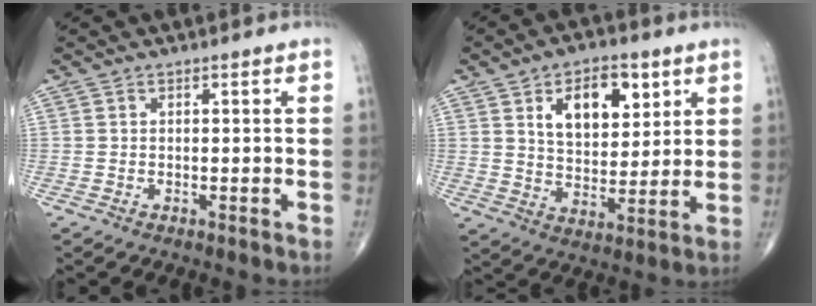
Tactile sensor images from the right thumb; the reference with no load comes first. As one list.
[{"total": 12.9, "force": [5.3, 7.5, 9.1], "torque": [-0.101, -0.026, 0.092]}]